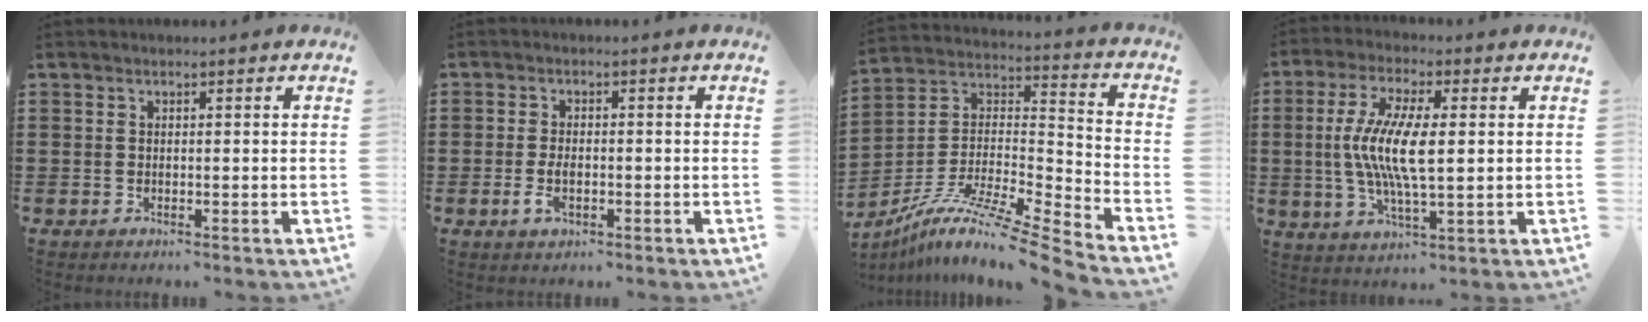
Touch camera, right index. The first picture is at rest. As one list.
[{"total": 3.0, "force": [-0.9, 1.5, 2.5], "torque": [-0.061, -0.005, -0.019]}, {"total": 10.2, "force": [-8.1, -0.1, 6.2], "torque": [-0.115, -0.007, -0.160]}, {"total": 9.4, "force": [0.3, 2.7, 9.0], "torque": [-0.184, -0.003, 0.002]}]